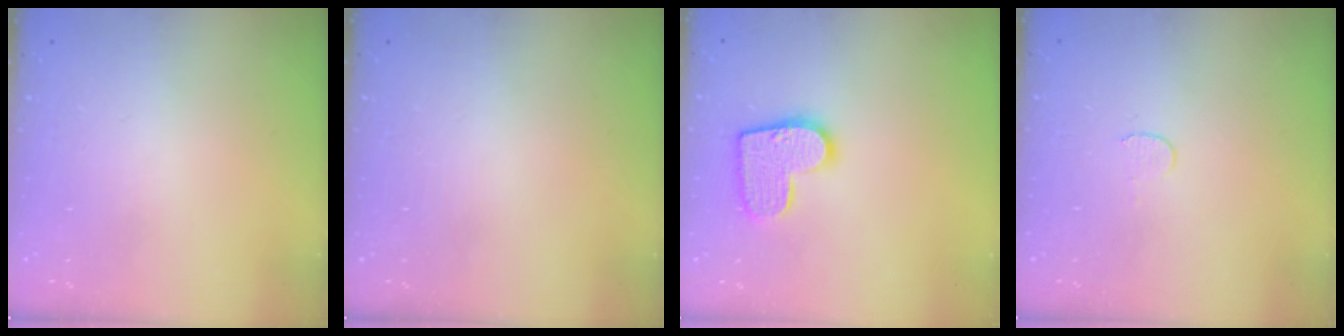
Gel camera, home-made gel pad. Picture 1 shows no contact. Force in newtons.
{"total": 0.0}
{"total": 12.9, "press": 12.9, "slide": 0.8}
{"total": 3.8, "press": 3.8, "slide": 0.3}